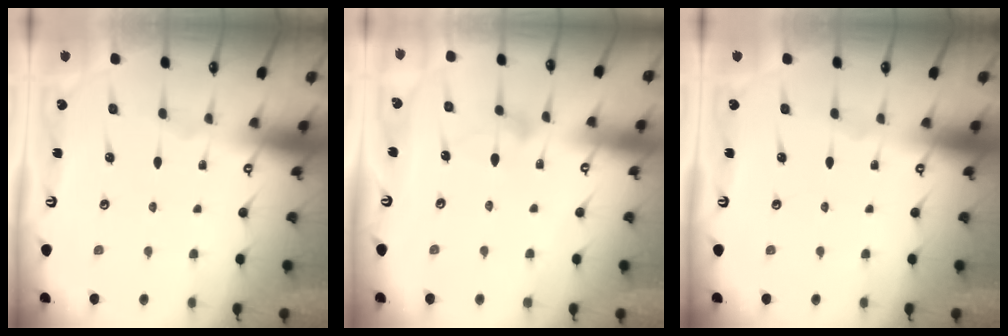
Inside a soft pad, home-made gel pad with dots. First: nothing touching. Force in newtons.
{"total": 7.7, "press": 7.7, "slide": 0.4}
{"total": 0.0}